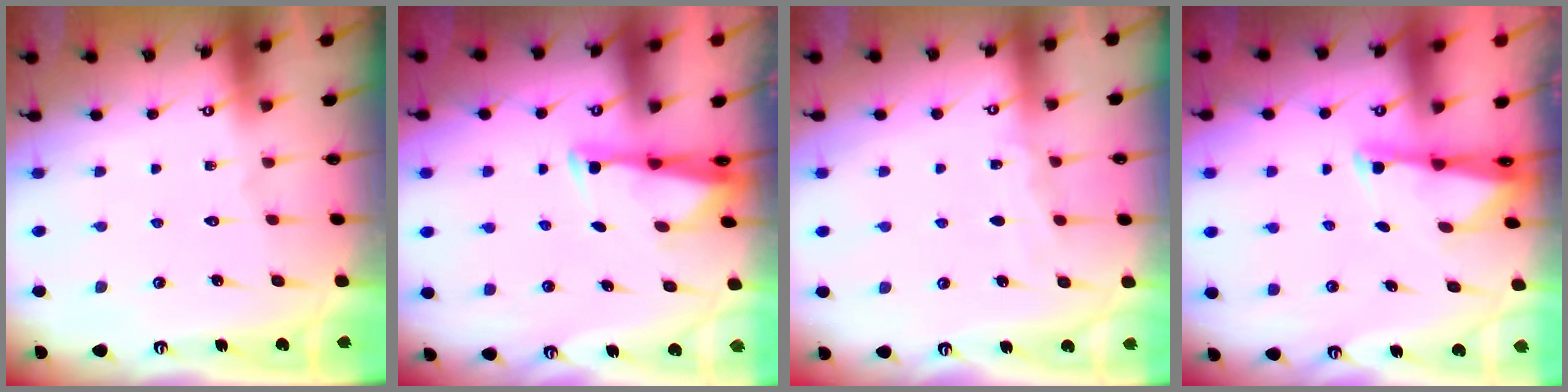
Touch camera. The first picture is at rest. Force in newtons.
{"total": 3.0, "press": 2.9, "slide": 0.8}
{"total": 4.6, "press": 4.5, "slide": 0.4}
{"total": 1.8, "press": 1.8, "slide": 0.4}